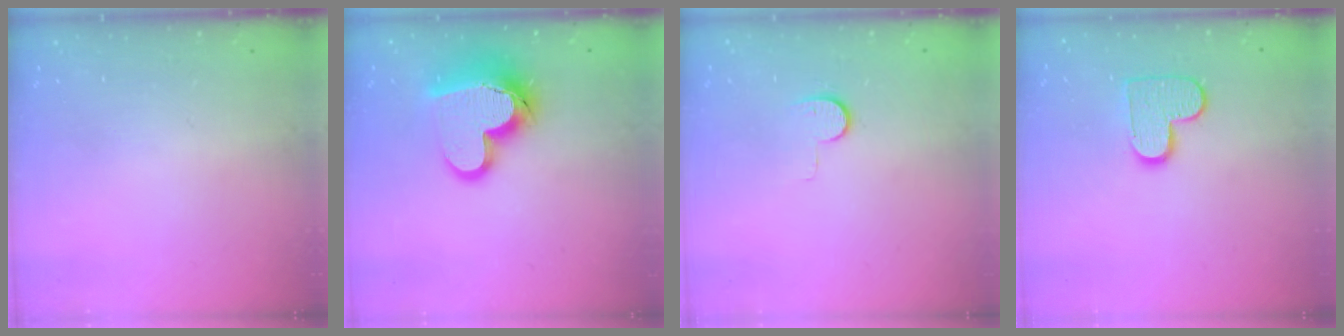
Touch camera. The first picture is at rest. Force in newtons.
{"total": 15.9, "press": 15.7, "slide": 2.2}
{"total": 6.2, "press": 6.2, "slide": 0.6}
{"total": 10.0, "press": 10.0, "slide": 0.6}